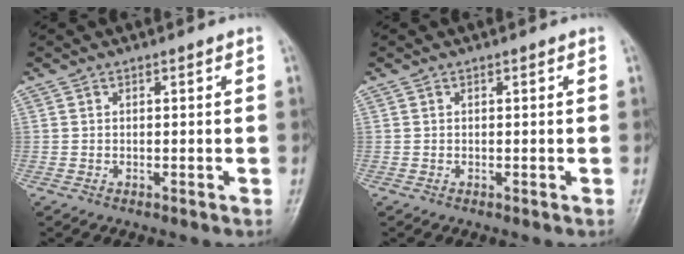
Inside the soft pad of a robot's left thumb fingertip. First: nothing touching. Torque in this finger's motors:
{"motor_torque": [0.00, 0.00, -0.06, -0.01, 0.00]}